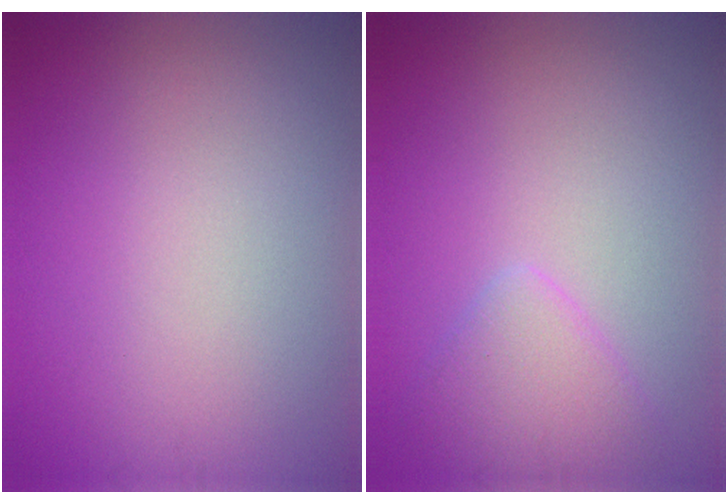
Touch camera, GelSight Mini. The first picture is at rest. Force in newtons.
{"total": 2.5, "press": 2.5, "slide": 0.2}